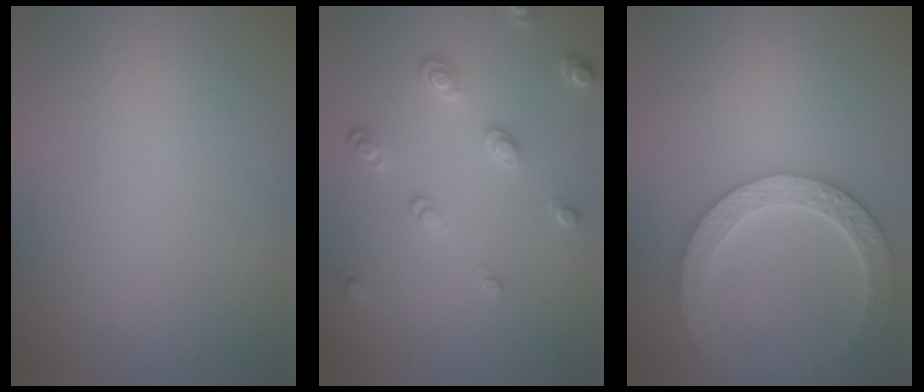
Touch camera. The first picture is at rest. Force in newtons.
{"total": 2.6, "press": 1.7, "slide": 2.0}
{"total": 5.9, "press": 4.7, "slide": 3.5}